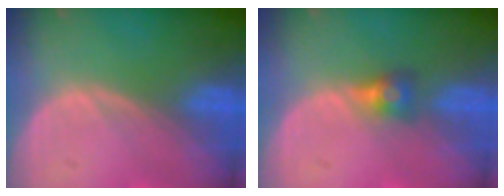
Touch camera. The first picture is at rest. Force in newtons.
{"total": 2.8, "press": 2.6, "slide": 1.0}